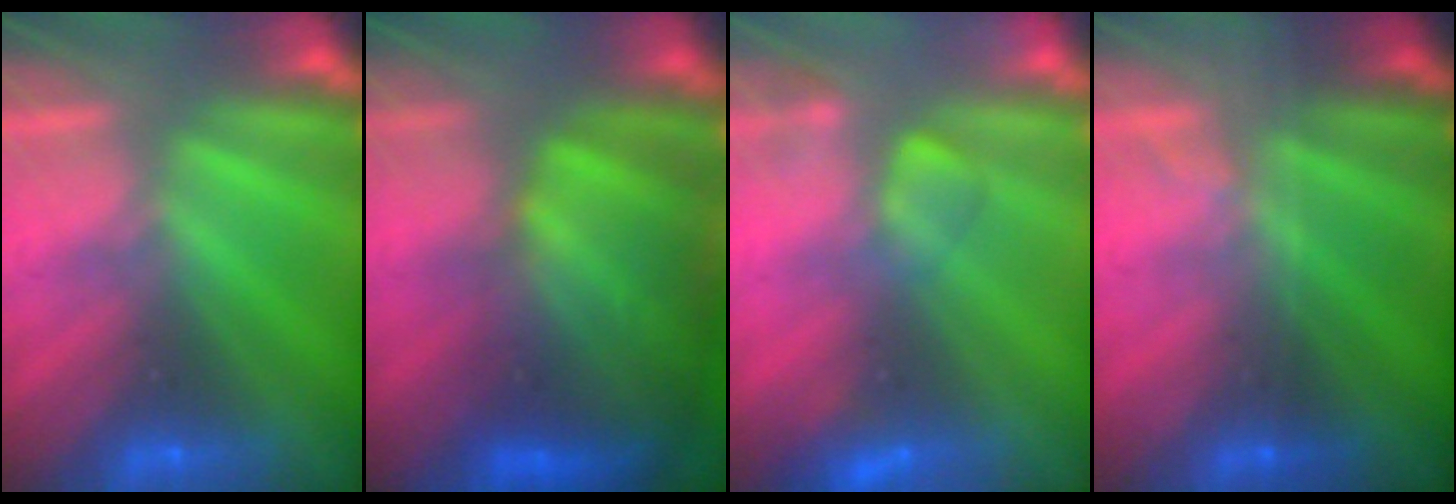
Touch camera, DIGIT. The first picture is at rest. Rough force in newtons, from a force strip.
{"total": 7.6}
{"total": 2.5}
{"total": 1.6}